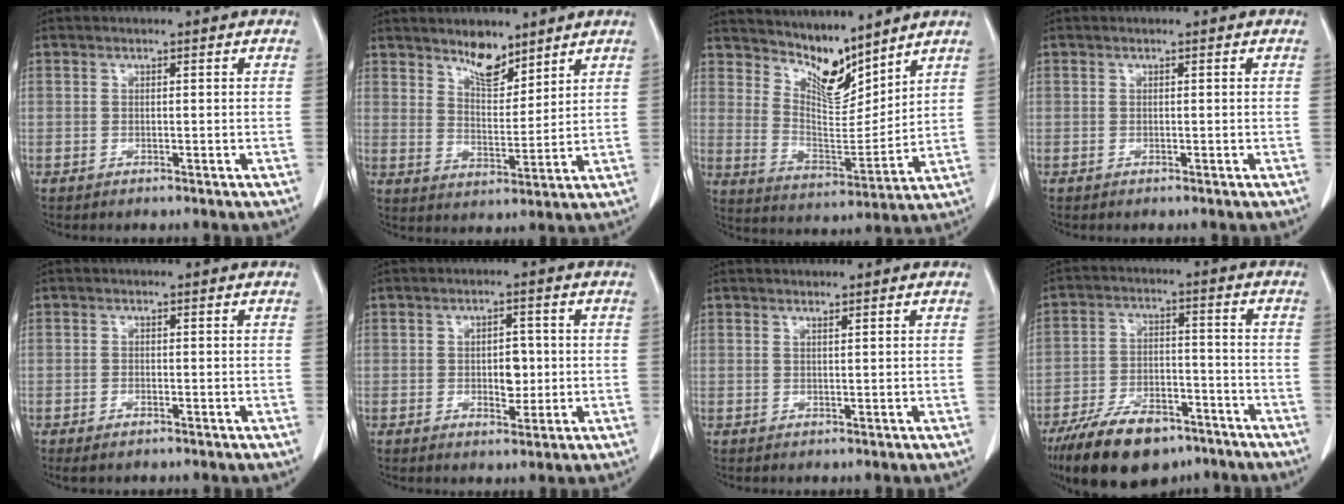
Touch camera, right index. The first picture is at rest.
{"total": 6.4, "force": [5.2, 1.7, 3.3], "torque": [-0.059, -0.006, 0.095]}
{"total": 9.0, "force": [8.0, 2.3, 3.4], "torque": [-0.067, -0.008, 0.159]}
{"total": 0.0}
{"total": 1.4, "force": [-1.0, 0.5, 0.9], "torque": [-0.017, -0.001, -0.012]}
{"total": 4.0, "force": [-0.1, 2.2, 3.3], "torque": [-0.044, 0.002, 0.005]}
{"total": 0.5, "force": [0.5, -0.1, 0.2], "torque": [-0.010, -0.003, 0.012]}
{"total": 14.3, "force": [-10.5, 6.0, 7.7], "torque": [-0.133, -0.003, -0.178]}